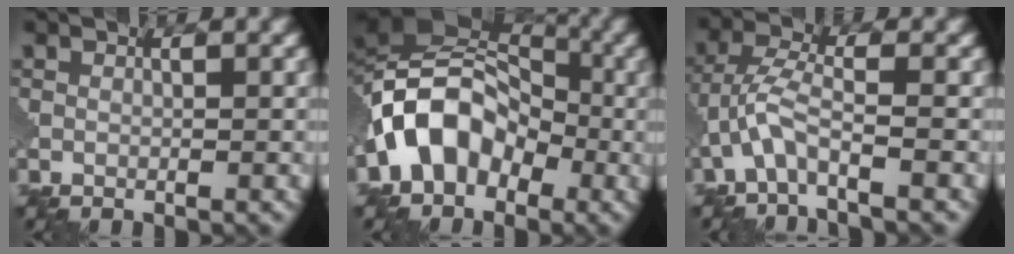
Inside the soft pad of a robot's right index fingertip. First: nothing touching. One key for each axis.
{"total": 8.7, "fx": -2.8, "fy": 6.3, "fz": 5.3, "tx": -0.080, "ty": 0.016, "tz": -0.073}
{"total": 3.7, "fx": -2.0, "fy": 0.8, "fz": 2.9, "tx": -0.067, "ty": 0.009, "tz": -0.052}